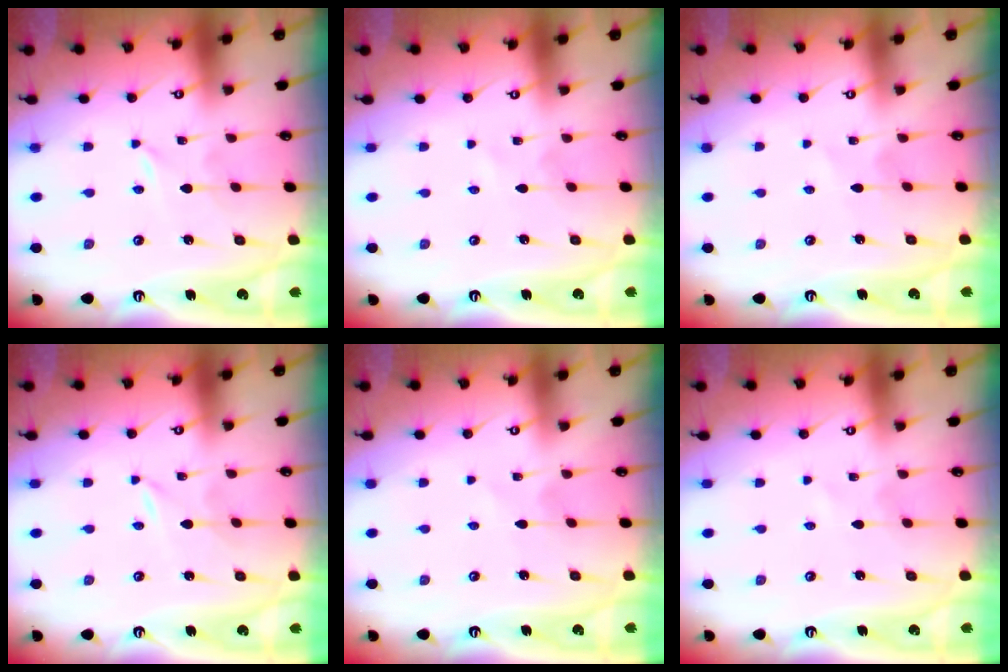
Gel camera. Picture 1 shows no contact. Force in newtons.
{"total": 0.6, "press": 0.6, "slide": 0.1}
{"total": 3.1, "press": 3.0, "slide": 0.4}
{"total": 0.0}
{"total": 2.5, "press": 2.5, "slide": 0.3}
{"total": 0.0}